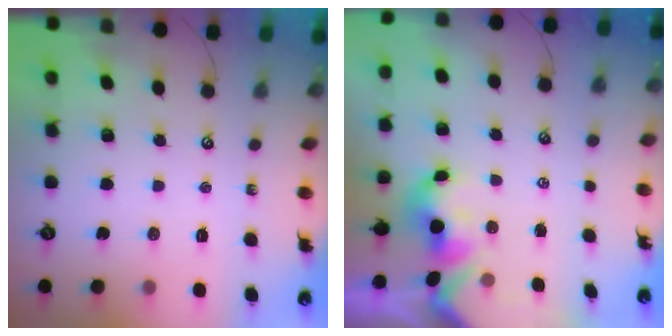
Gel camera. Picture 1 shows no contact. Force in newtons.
{"total": 2.2, "press": 2.1, "slide": 0.7}